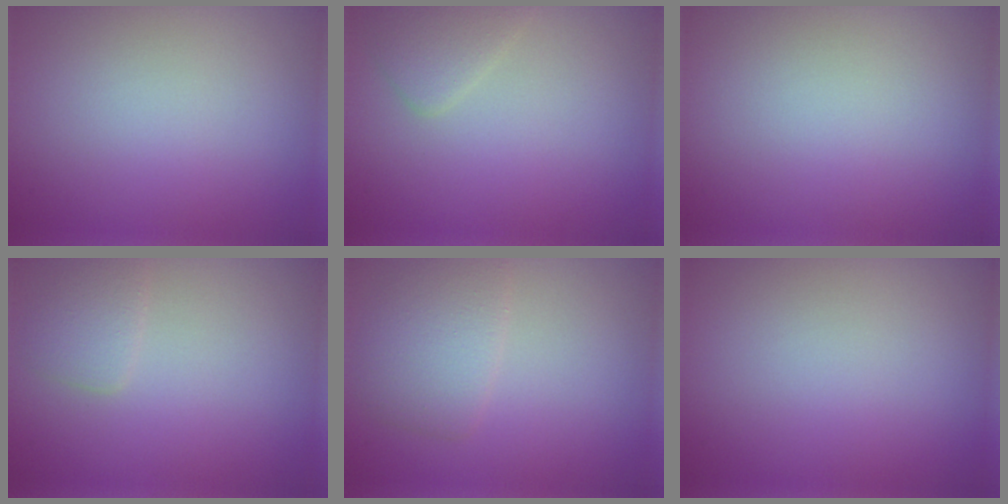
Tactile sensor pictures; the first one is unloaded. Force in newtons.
{"total": 1.8, "press": 1.8, "slide": 0.0}
{"total": 0.0}
{"total": 1.8, "press": 1.8, "slide": 0.0}
{"total": 3.2, "press": 3.2, "slide": 0.2}
{"total": 0.0}